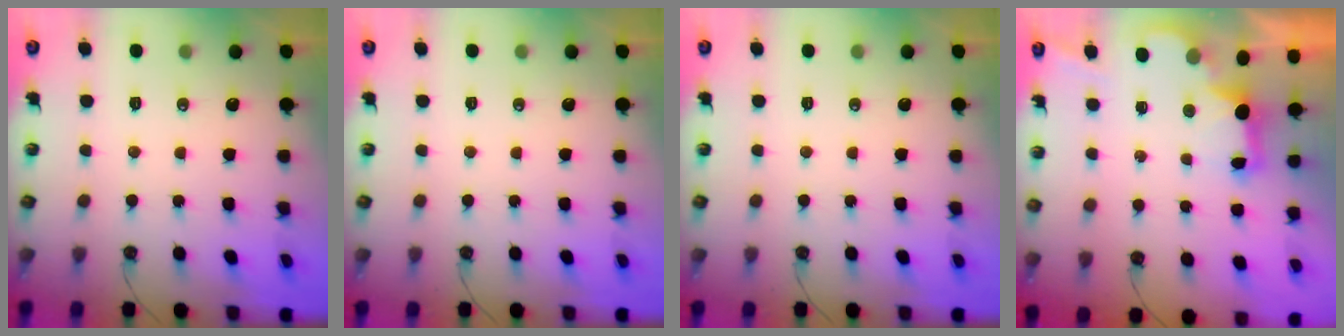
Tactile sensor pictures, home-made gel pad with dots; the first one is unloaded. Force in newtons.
{"total": 0.0}
{"total": 0.0}
{"total": 2.4, "press": 2.3, "slide": 0.7}